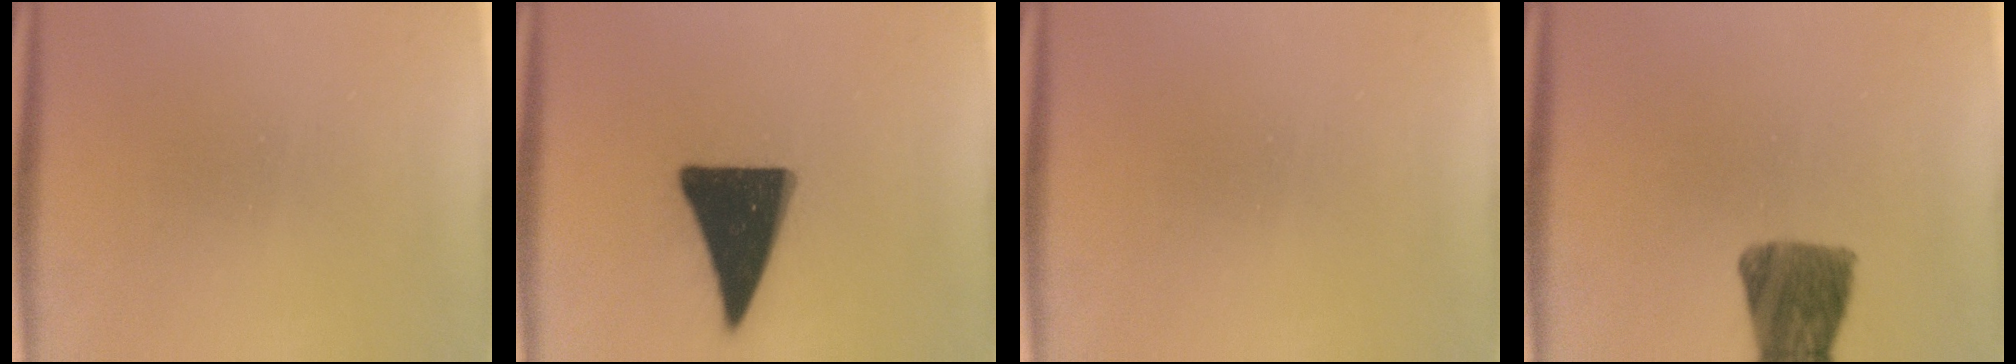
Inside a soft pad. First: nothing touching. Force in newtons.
{"total": 18.5}
{"total": 0.0}
{"total": 8.6}